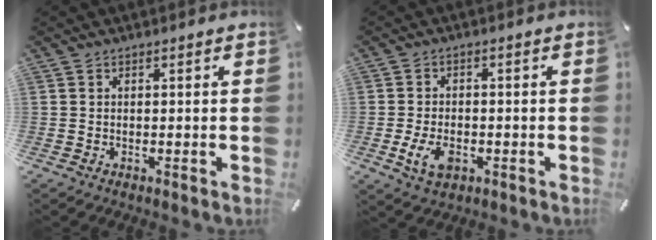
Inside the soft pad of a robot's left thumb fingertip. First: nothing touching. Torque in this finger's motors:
{"motor_torque": [0.60, 1.87, 0.11, 0.05, 0.05]}